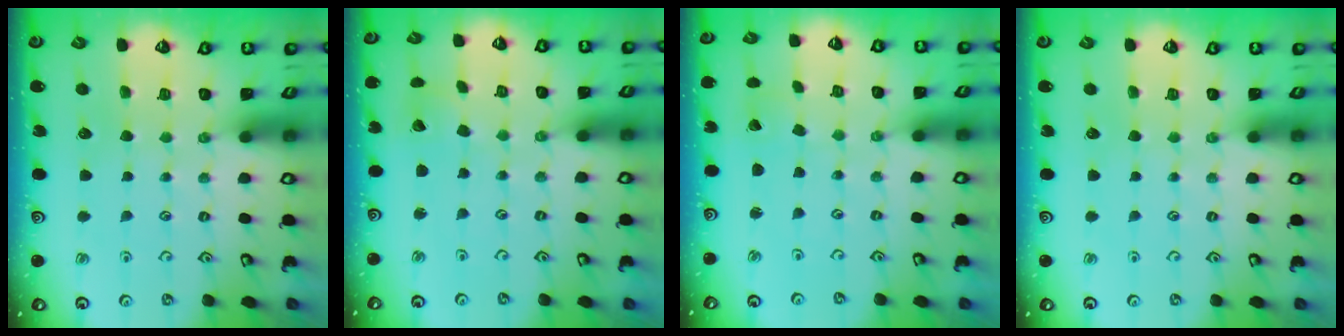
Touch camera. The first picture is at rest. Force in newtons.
{"total": 2.6, "press": 2.6, "slide": 0.3}
{"total": 0.5, "press": 0.5, "slide": 0.1}
{"total": 0.0}